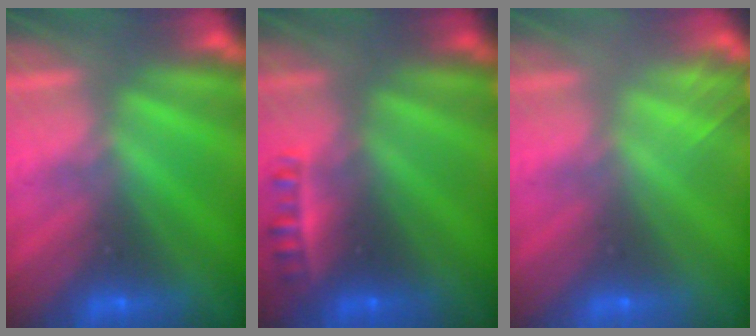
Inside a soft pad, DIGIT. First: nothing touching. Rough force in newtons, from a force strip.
{"total": 2.3}
{"total": 2.0}